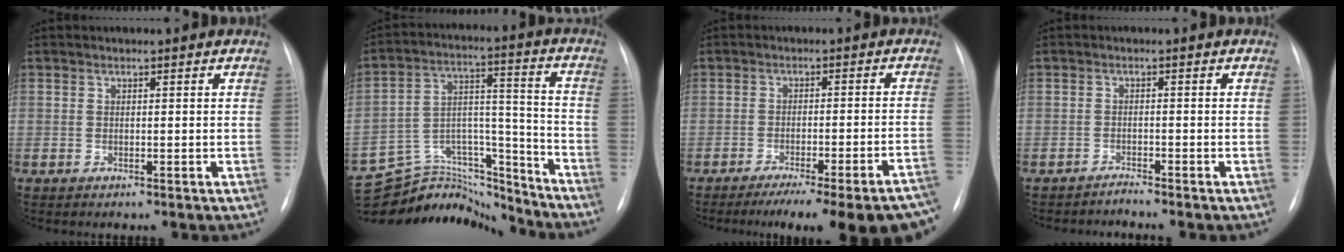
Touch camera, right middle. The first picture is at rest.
{"total": 17.6, "force": [-17.1, 3.9, 1.4], "torque": [-0.034, 0.060, -0.273]}
{"total": 20.8, "force": [-17.7, 1.9, 10.7], "torque": [-0.066, -0.002, -0.221]}
{"total": 1.4, "force": [-1.3, -0.4, -0.5], "torque": [0.010, -0.008, -0.020]}